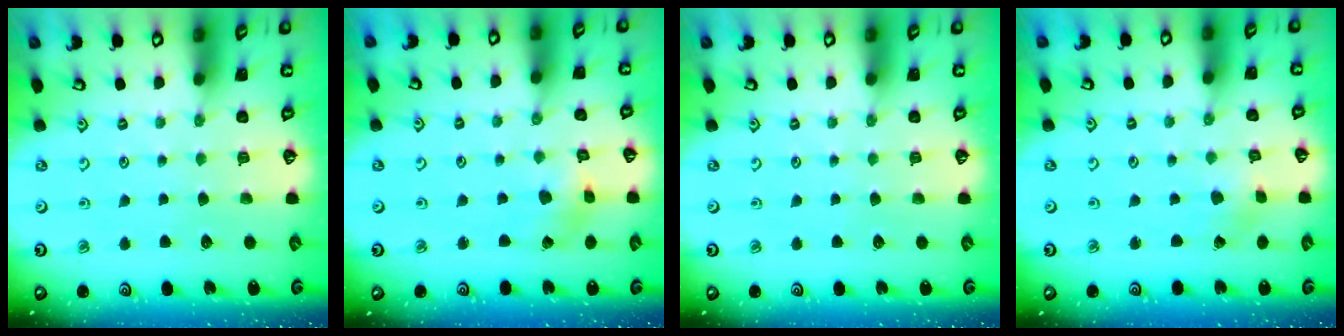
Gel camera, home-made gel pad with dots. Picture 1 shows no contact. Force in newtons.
{"total": 2.8, "press": 2.7, "slide": 0.4}
{"total": 0.0}
{"total": 0.9, "press": 0.9, "slide": 0.1}